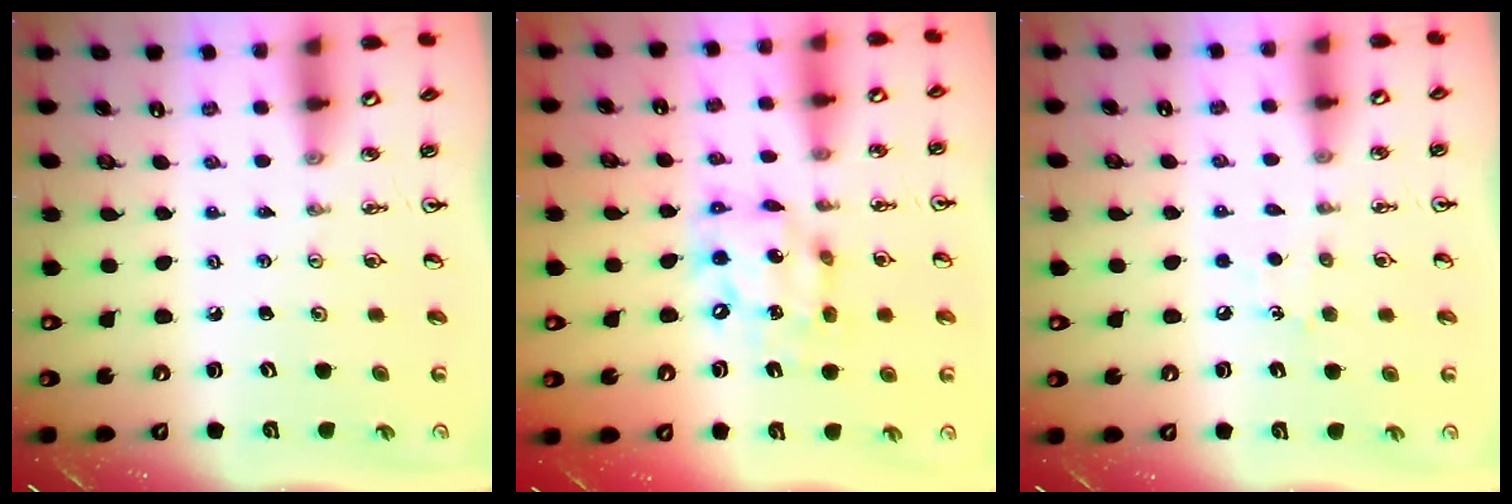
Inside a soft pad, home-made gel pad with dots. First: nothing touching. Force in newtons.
{"total": 13.7, "press": 13.6, "slide": 1.3}
{"total": 5.4, "press": 5.4, "slide": 0.7}